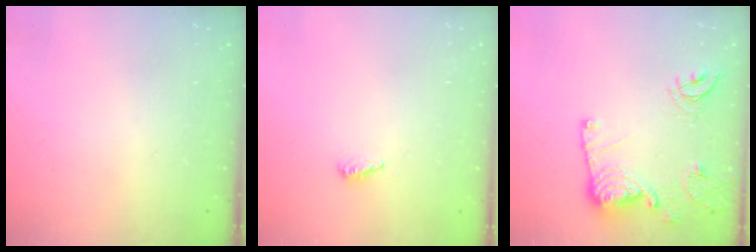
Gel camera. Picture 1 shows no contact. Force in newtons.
{"total": 2.9, "press": 2.9, "slide": 0.3}
{"total": 13.7, "press": 13.6, "slide": 1.4}